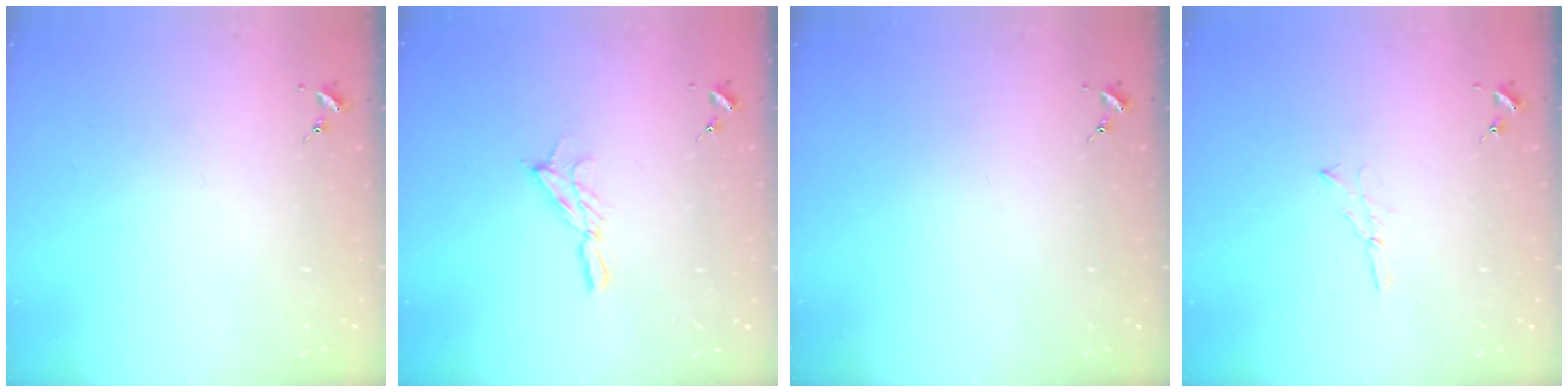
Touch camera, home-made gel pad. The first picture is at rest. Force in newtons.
{"total": 8.1, "press": 8.0, "slide": 0.6}
{"total": 0.0}
{"total": 3.0, "press": 3.0, "slide": 0.3}